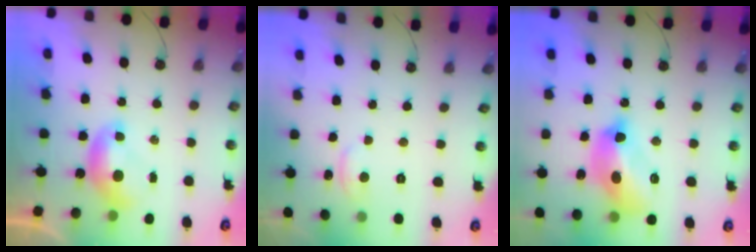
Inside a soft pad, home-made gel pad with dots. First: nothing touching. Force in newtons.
{"total": 2.1, "press": 2.0, "slide": 0.5}
{"total": 11.1, "press": 11.1, "slide": 1.1}